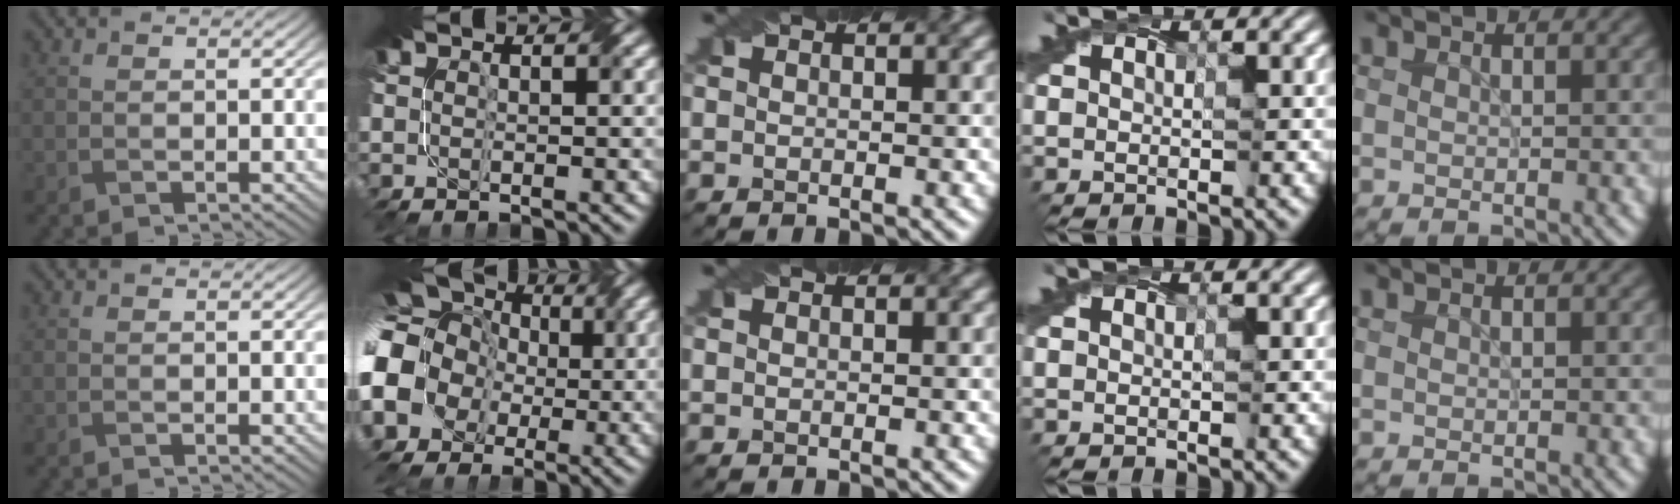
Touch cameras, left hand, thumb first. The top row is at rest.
{"index": {"total": 16.2, "force": [0.1, 14.3, 7.5], "torque": [-0.207, 0.003, -0.048]}}